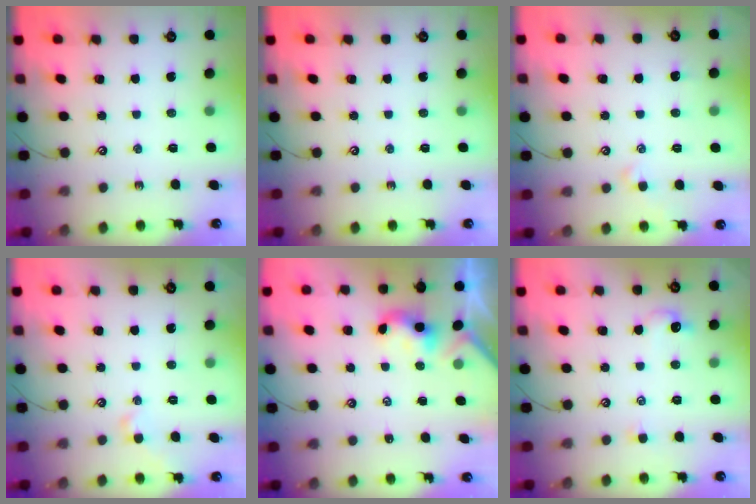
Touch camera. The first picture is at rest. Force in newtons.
{"total": 0.0}
{"total": 2.1, "press": 2.0, "slide": 0.4}
{"total": 0.9, "press": 0.7, "slide": 0.6}
{"total": 2.2, "press": 2.2, "slide": 0.2}
{"total": 1.4, "press": 1.2, "slide": 0.6}